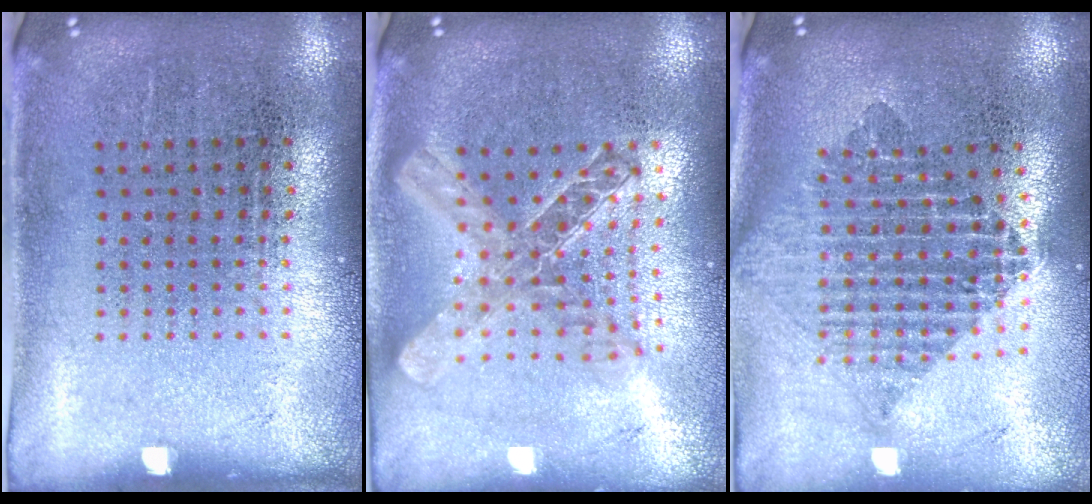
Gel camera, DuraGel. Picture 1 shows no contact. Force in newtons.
{"total": 1.9, "press": 1.7, "slide": 1.0}
{"total": 2.1, "press": 1.7, "slide": 1.2}